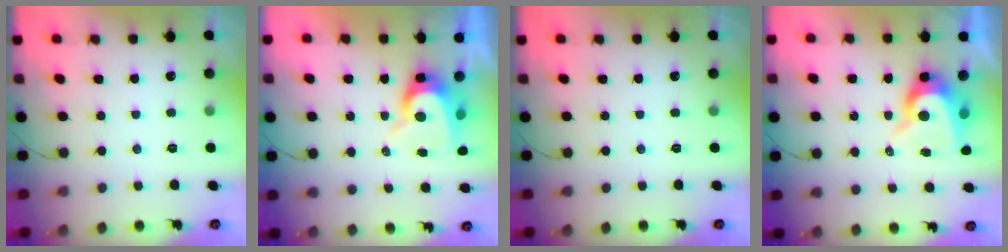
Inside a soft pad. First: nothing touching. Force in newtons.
{"total": 7.7, "press": 7.7, "slide": 0.7}
{"total": 0.0}
{"total": 9.9, "press": 9.9, "slide": 0.7}